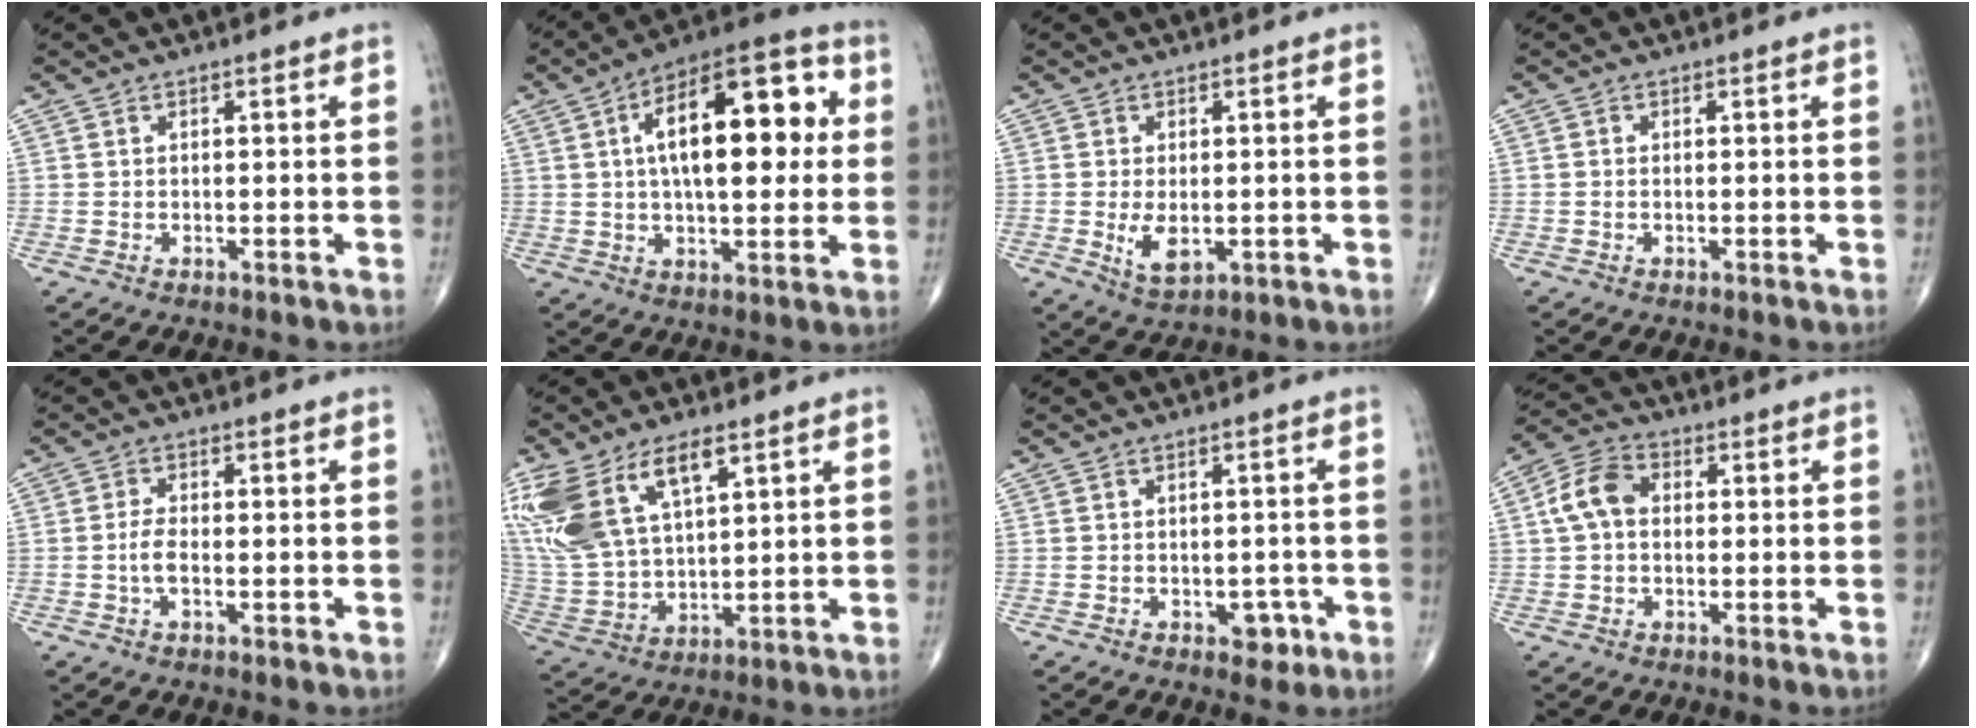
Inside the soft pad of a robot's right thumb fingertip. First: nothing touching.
{"total": 21.1, "force": [3.8, 9.4, 18.6], "torque": [-0.260, 0.020, 0.047]}
{"total": 4.7, "force": [-0.6, 2.5, 4.0], "torque": [-0.069, -0.012, -0.003]}
{"total": 0.0}
{"total": 3.0, "force": [-0.7, 1.2, 2.7], "torque": [-0.058, 0.004, -0.016]}
{"total": 19.8, "force": [9.6, 9.7, 14.3], "torque": [-0.318, -0.017, 0.196]}
{"total": 3.0, "force": [-1.3, 2.1, 1.8], "torque": [-0.004, 0.006, -0.014]}
{"total": 7.3, "force": [0.7, 5.1, 5.1], "torque": [-0.098, 0.024, 0.005]}